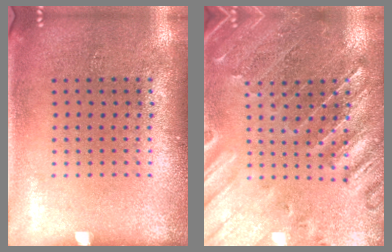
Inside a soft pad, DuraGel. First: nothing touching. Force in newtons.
{"total": 1.0, "press": 0.9, "slide": 0.3}